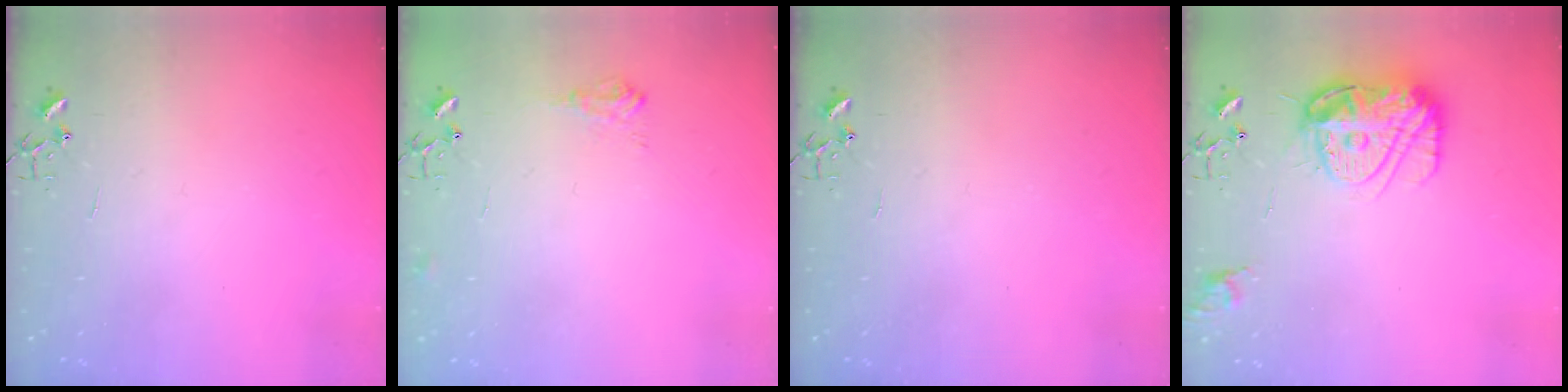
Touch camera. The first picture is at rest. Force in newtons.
{"total": 7.3, "press": 7.3, "slide": 1.0}
{"total": 0.0}
{"total": 14.7, "press": 14.7, "slide": 1.0}